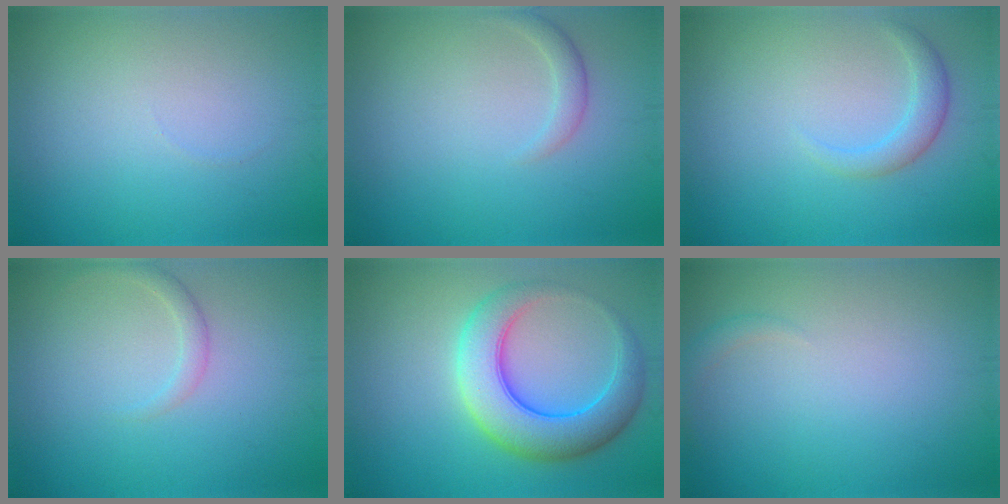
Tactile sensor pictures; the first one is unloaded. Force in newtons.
{"total": 1.3, "press": 1.3, "slide": 0.0}
{"total": 2.0, "press": 2.0, "slide": 0.2}
{"total": 1.4, "press": 1.4, "slide": 0.1}
{"total": 7.4, "press": 7.4, "slide": 0.3}
{"total": 0.9, "press": 0.9, "slide": 0.1}